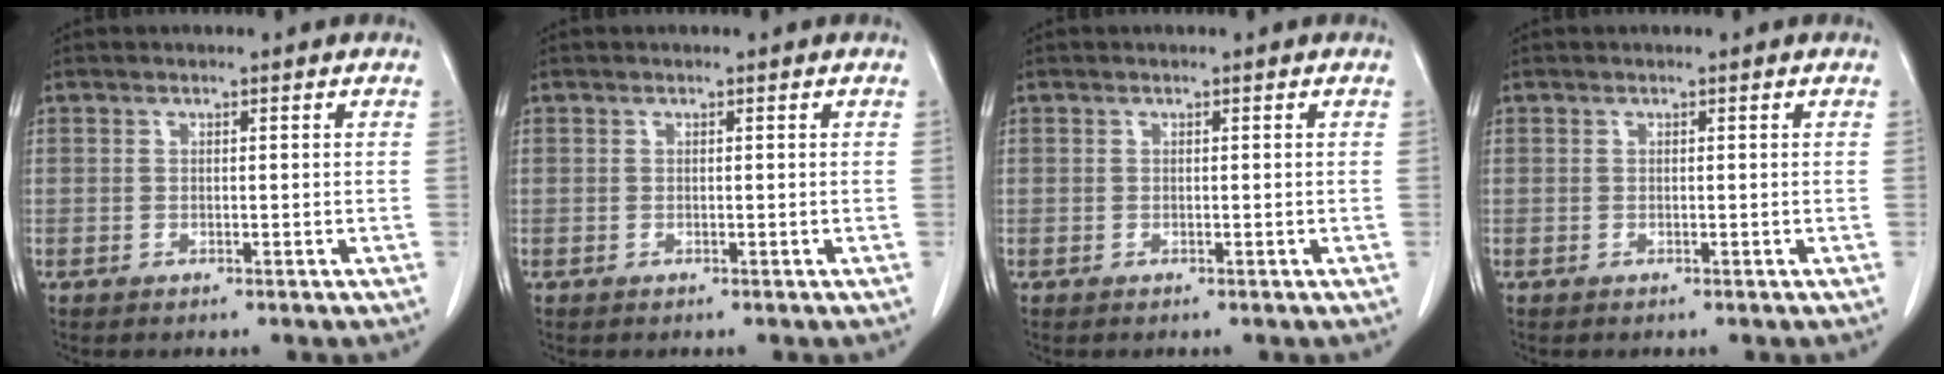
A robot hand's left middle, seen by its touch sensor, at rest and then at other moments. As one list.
[{"total": 0.0}, {"total": 0.0}, {"total": 0.0}]